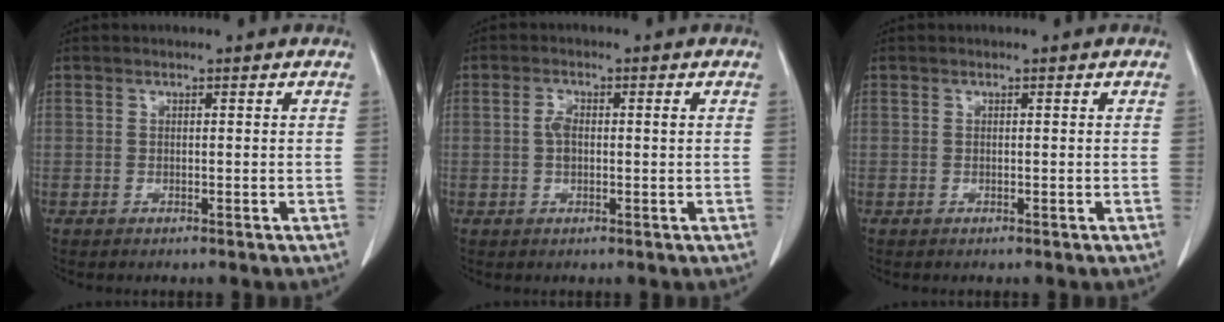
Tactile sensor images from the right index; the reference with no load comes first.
{"total": 2.8, "force": [0.2, 1.1, 2.5], "torque": [-0.057, 0.010, 0.002]}
{"total": 0.0}